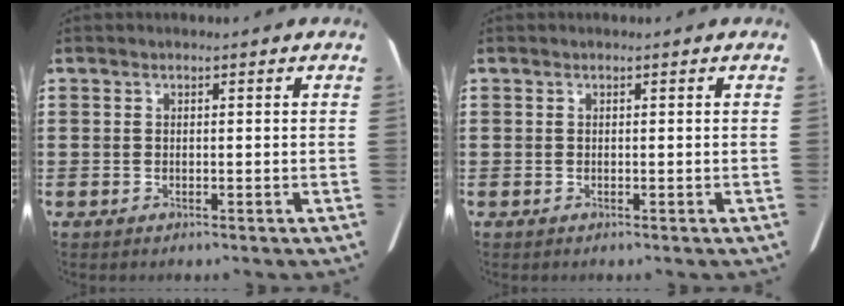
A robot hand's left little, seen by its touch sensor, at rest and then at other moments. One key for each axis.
{"total": 0.0}